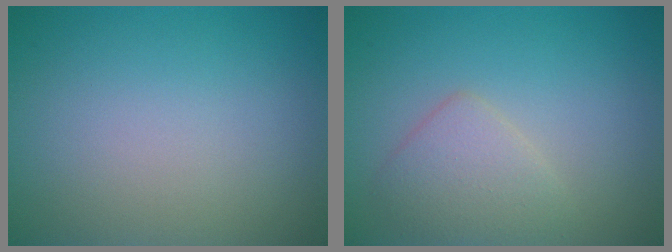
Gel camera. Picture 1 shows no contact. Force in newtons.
{"total": 2.7, "press": 2.7, "slide": 0.2}